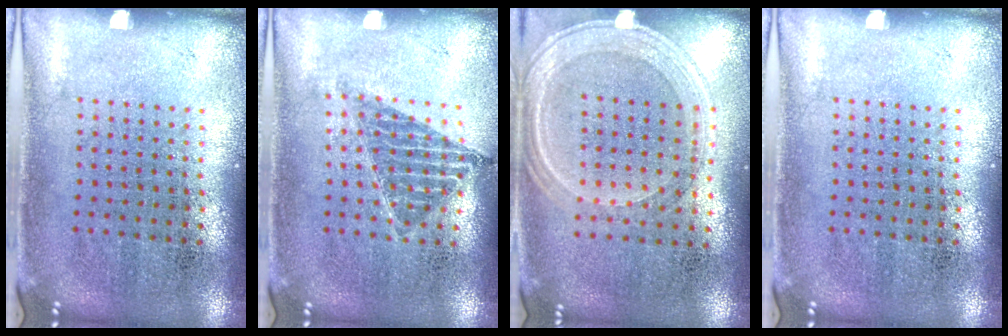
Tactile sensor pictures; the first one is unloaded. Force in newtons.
{"total": 1.0, "press": 0.9, "slide": 0.4}
{"total": 1.2, "press": 1.2, "slide": 0.3}
{"total": 0.0}